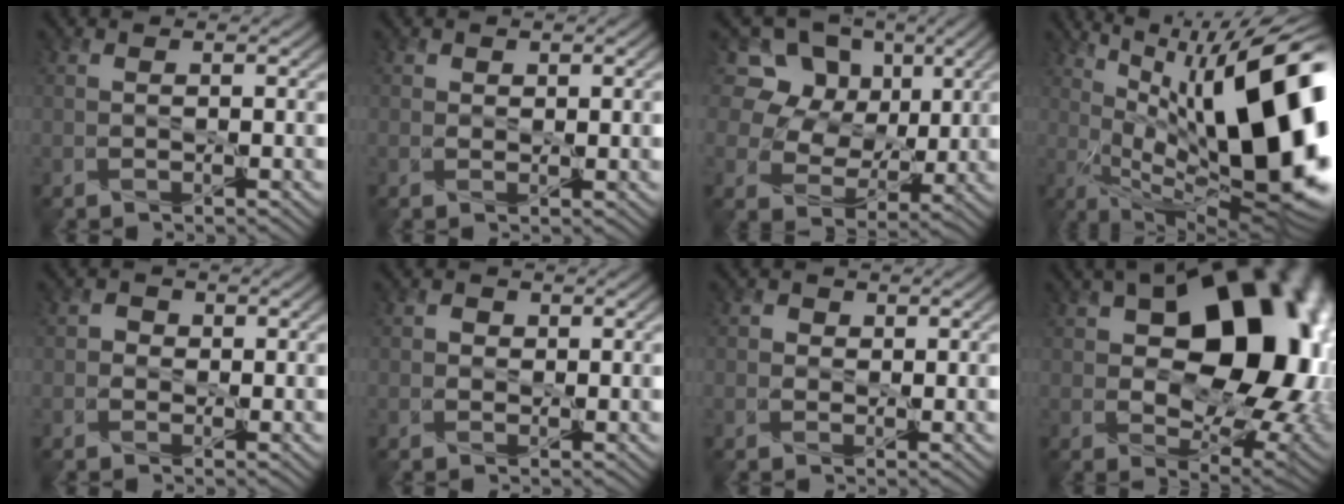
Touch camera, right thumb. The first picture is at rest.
{"total": 1.0, "force": [0.5, 0.7, 0.4], "torque": [-0.010, -0.002, 0.009]}
{"total": 12.4, "force": [5.3, 9.3, 6.3], "torque": [-0.173, 0.038, 0.113]}
{"total": 20.8, "force": [3.3, 7.1, 19.2], "torque": [-0.282, 0.023, 0.055]}
{"total": 1.5, "force": [-0.3, 1.4, 0.4], "torque": [-0.004, 0.001, -0.010]}
{"total": 1.3, "force": [-0.1, 1.2, 0.4], "torque": [-0.005, 0.000, -0.005]}
{"total": 1.4, "force": [0.0, 1.3, 0.5], "torque": [-0.007, -0.001, -0.004]}
{"total": 19.8, "force": [4.4, 12.0, 15.1], "torque": [-0.200, 0.009, 0.072]}